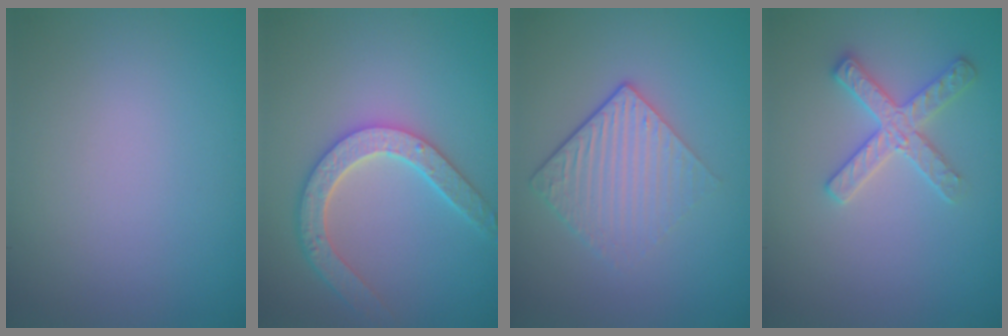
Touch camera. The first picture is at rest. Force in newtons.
{"total": 4.7, "press": 4.2, "slide": 2.1}
{"total": 4.4, "press": 2.9, "slide": 3.3}
{"total": 2.9, "press": 2.9, "slide": 0.1}